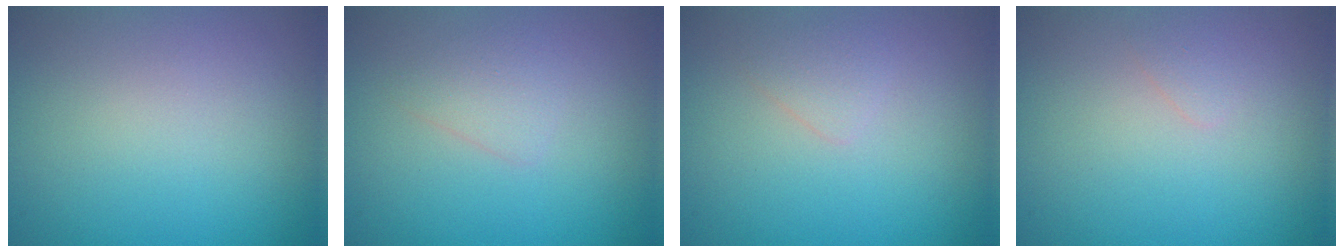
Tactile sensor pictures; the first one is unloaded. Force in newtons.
{"total": 1.5, "press": 1.5, "slide": 0.1}
{"total": 1.1, "press": 1.1, "slide": 0.1}
{"total": 0.6, "press": 0.6, "slide": 0.1}